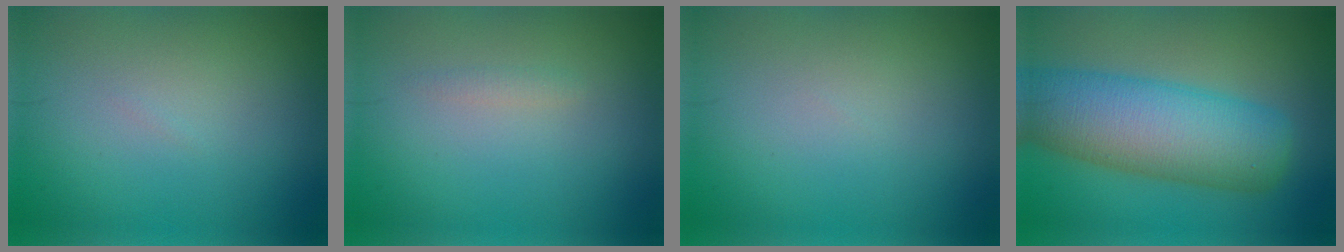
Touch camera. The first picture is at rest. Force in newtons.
{"total": 0.7, "press": 0.7, "slide": 0.0}
{"total": 0.0}
{"total": 9.8, "press": 9.8, "slide": 0.8}